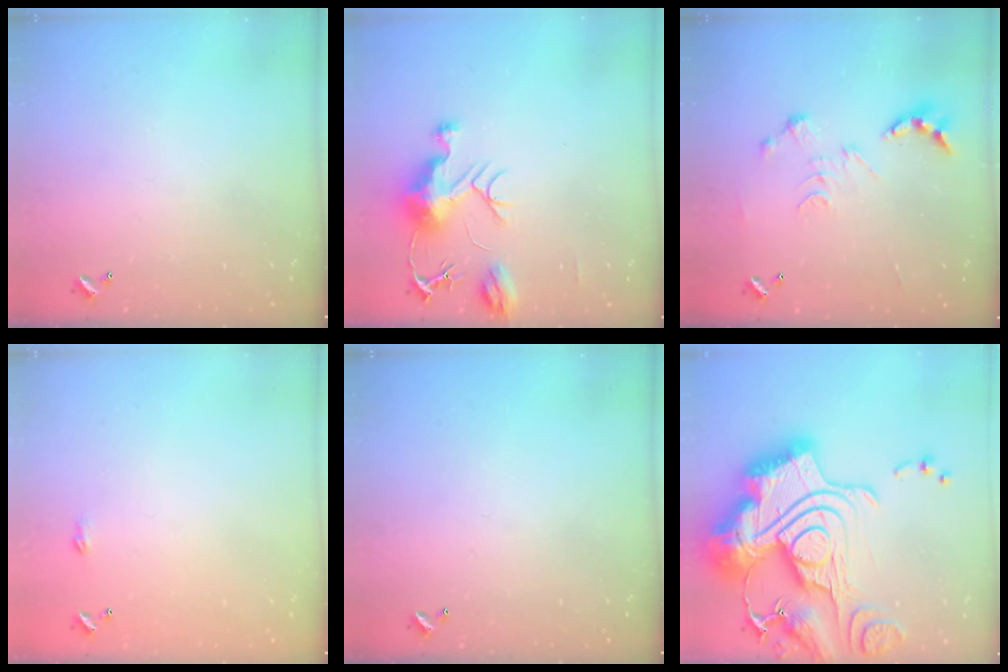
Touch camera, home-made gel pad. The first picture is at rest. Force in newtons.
{"total": 9.7, "press": 9.6, "slide": 0.9}
{"total": 0.0}
{"total": 2.3, "press": 2.3, "slide": 0.4}
{"total": 0.0}
{"total": 3.9, "press": 3.2, "slide": 2.3}